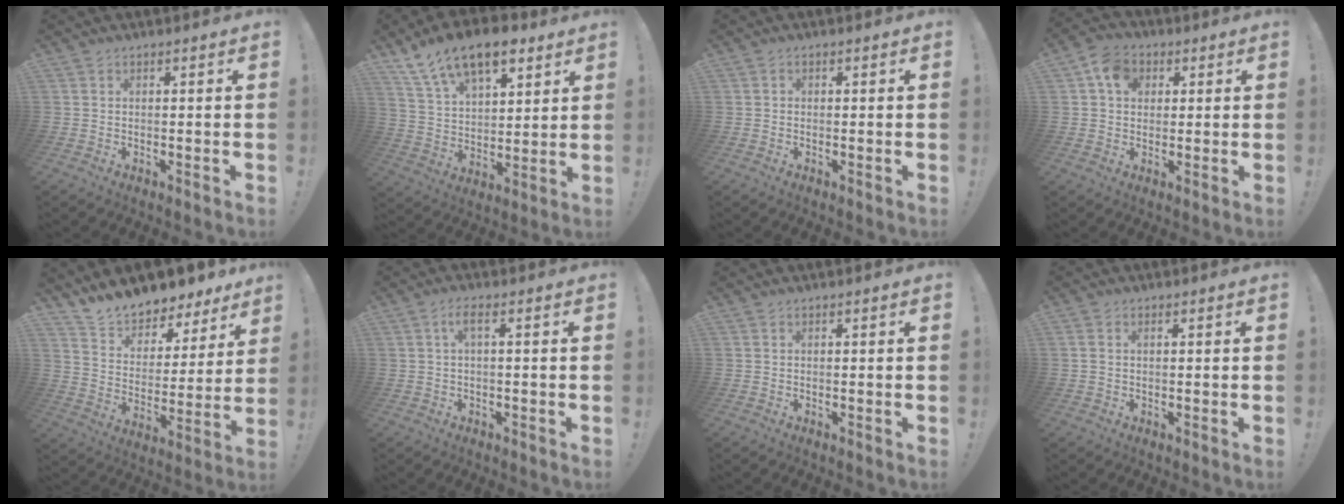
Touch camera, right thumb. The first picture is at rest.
{"total": 16.3, "force": [10.7, 8.5, 8.9], "torque": [-0.149, -0.061, 0.196]}
{"total": 0.6, "force": [-0.4, 0.4, 0.2], "torque": [-0.002, 0.000, -0.007]}
{"total": 8.6, "force": [2.8, 6.7, 4.5], "torque": [-0.069, 0.001, 0.054]}
{"total": 11.8, "force": [11.2, 3.3, 1.7], "torque": [-0.042, -0.105, 0.198]}
{"total": 3.1, "force": [0.3, 0.7, 3.0], "torque": [-0.056, 0.007, 0.003]}
{"total": 0.0}
{"total": 1.1, "force": [0.6, 0.6, 0.8], "torque": [-0.022, 0.003, 0.012]}